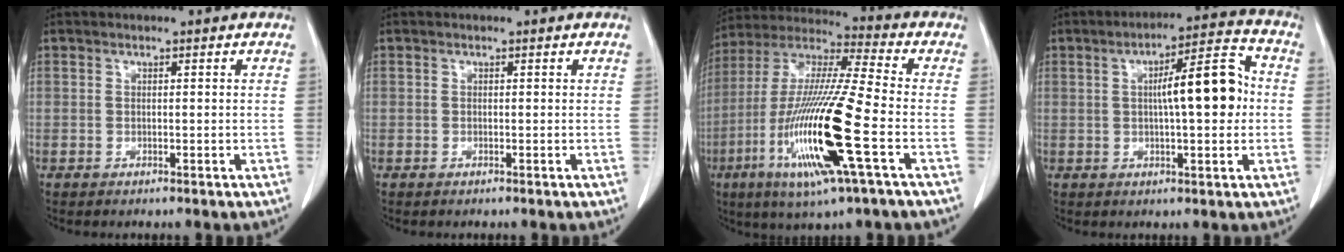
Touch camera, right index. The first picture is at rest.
{"total": 0.0}
{"total": 19.7, "force": [-6.3, 0.6, 18.7], "torque": [-0.398, -0.029, -0.125]}
{"total": 10.3, "force": [0.6, 2.1, 10.1], "torque": [-0.152, 0.026, 0.008]}